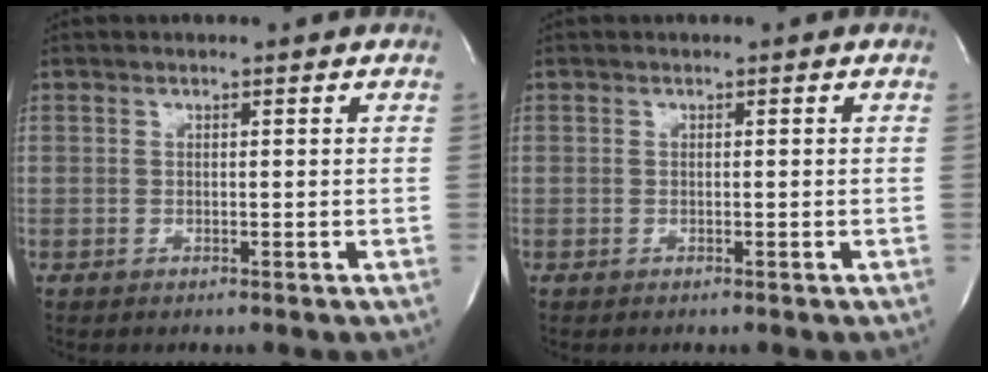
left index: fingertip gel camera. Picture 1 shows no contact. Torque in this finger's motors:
{"motor_torque": [0.00, 0.00, 0.00, 0.00]}